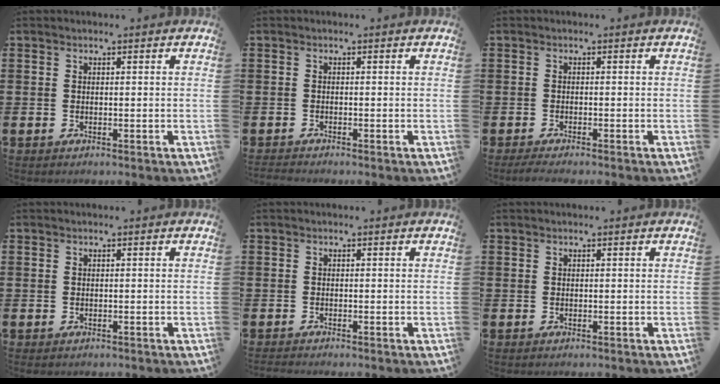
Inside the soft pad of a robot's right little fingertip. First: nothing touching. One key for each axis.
{"total": 0.6, "fx": -0.6, "fy": 0.0, "fz": 0.1, "tx": -0.002, "ty": -0.003, "tz": -0.013}
{"total": 1.1, "fx": -0.7, "fy": 0.1, "fz": 0.8, "tx": -0.013, "ty": -0.002, "tz": -0.014}
{"total": 0.0}
{"total": 0.5, "fx": -0.5, "fy": 0.0, "fz": 0.1, "tx": -0.001, "ty": -0.003, "tz": -0.010}
{"total": 0.0}